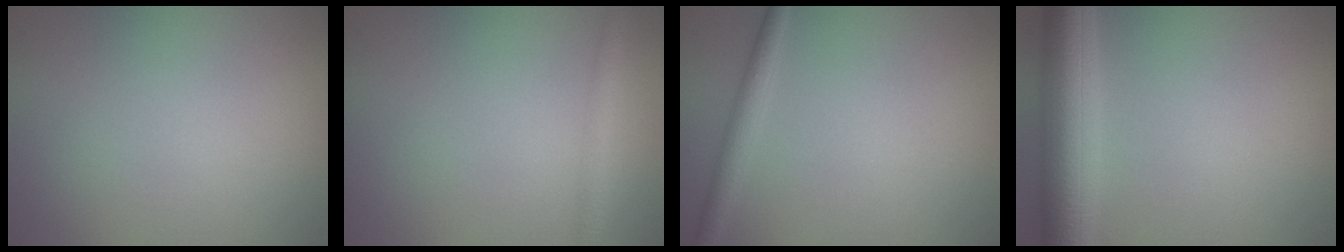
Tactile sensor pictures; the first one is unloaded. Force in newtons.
{"total": 1.6, "press": 1.6, "slide": 0.0}
{"total": 1.9, "press": 1.9, "slide": 0.2}
{"total": 6.9, "press": 6.9, "slide": 0.2}